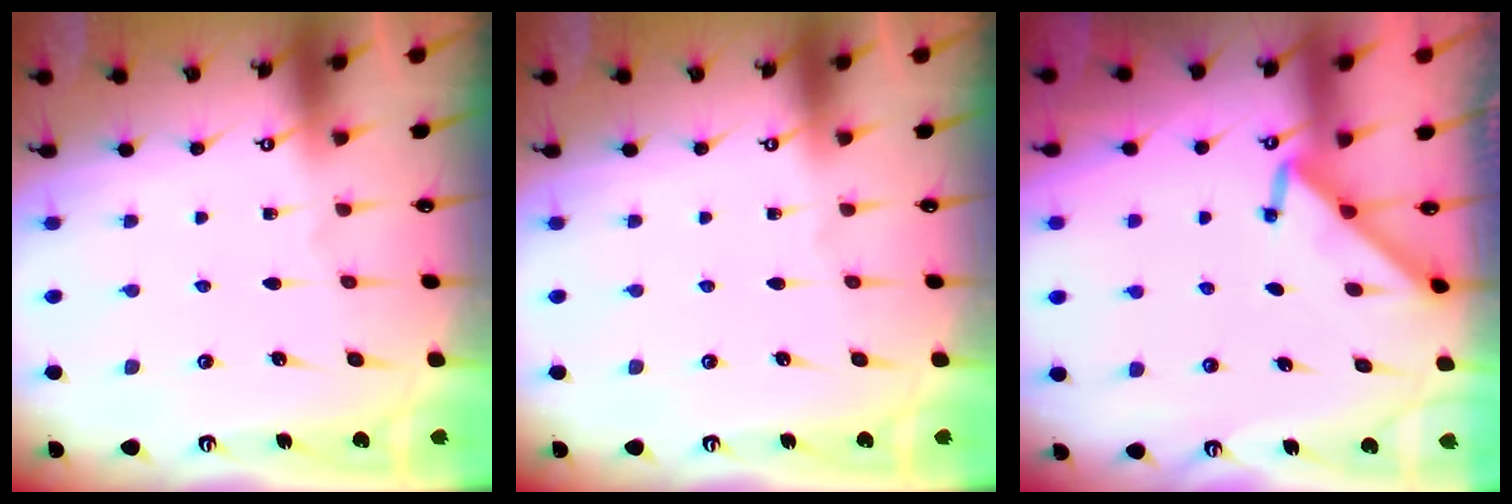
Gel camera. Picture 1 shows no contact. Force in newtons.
{"total": 0.0}
{"total": 4.0, "press": 4.0, "slide": 0.5}